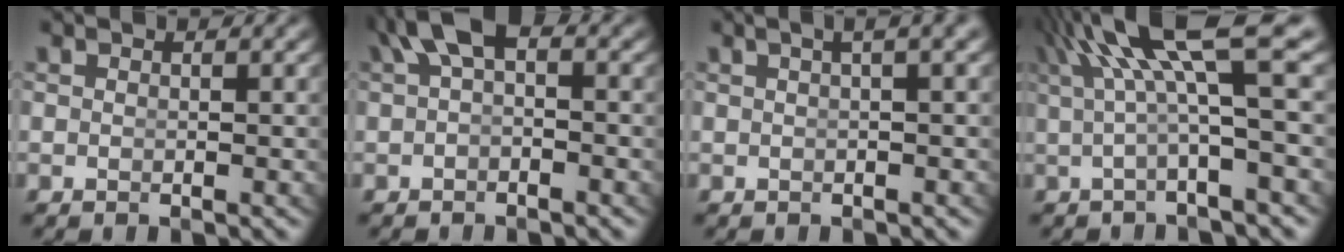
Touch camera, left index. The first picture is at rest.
{"total": 3.9, "force": [1.4, 1.8, 3.2], "torque": [-0.061, 0.000, 0.024]}
{"total": 4.2, "force": [1.8, 0.9, 3.7], "torque": [-0.028, 0.028, 0.017]}
{"total": 6.6, "force": [3.0, 0.9, 5.8], "torque": [-0.095, 0.013, 0.045]}